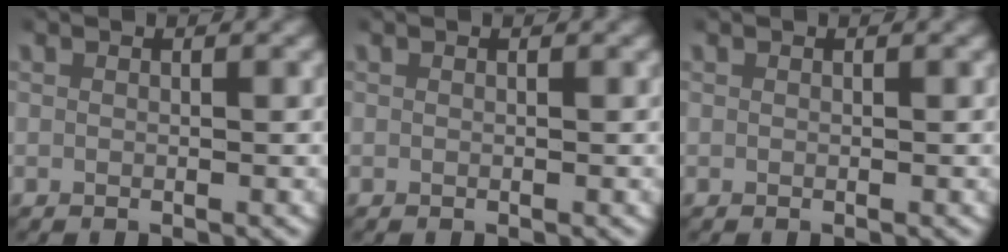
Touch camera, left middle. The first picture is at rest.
{"total": 0.0}
{"total": 0.0}